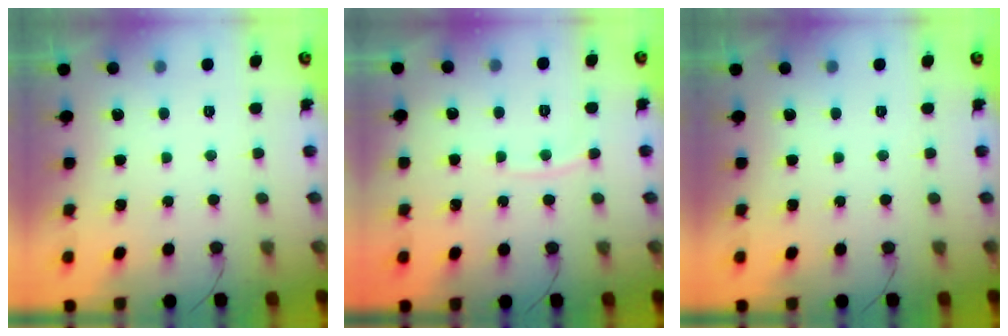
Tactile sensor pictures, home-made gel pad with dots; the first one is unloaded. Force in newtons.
{"total": 4.0, "press": 4.0, "slide": 0.2}
{"total": 0.0}